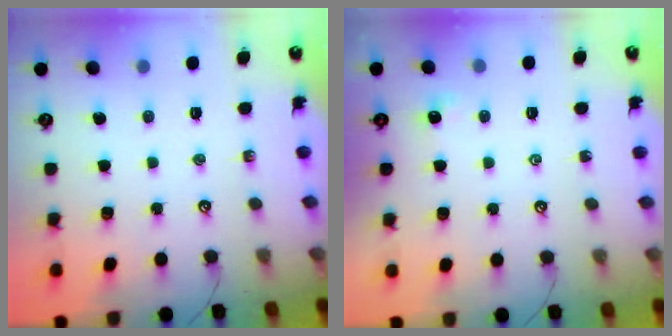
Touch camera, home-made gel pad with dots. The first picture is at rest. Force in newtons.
{"total": 3.5, "press": 3.4, "slide": 0.4}